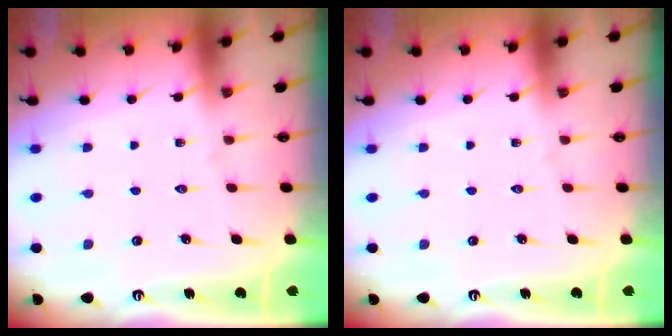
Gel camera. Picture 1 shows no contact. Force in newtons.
{"total": 0.0}